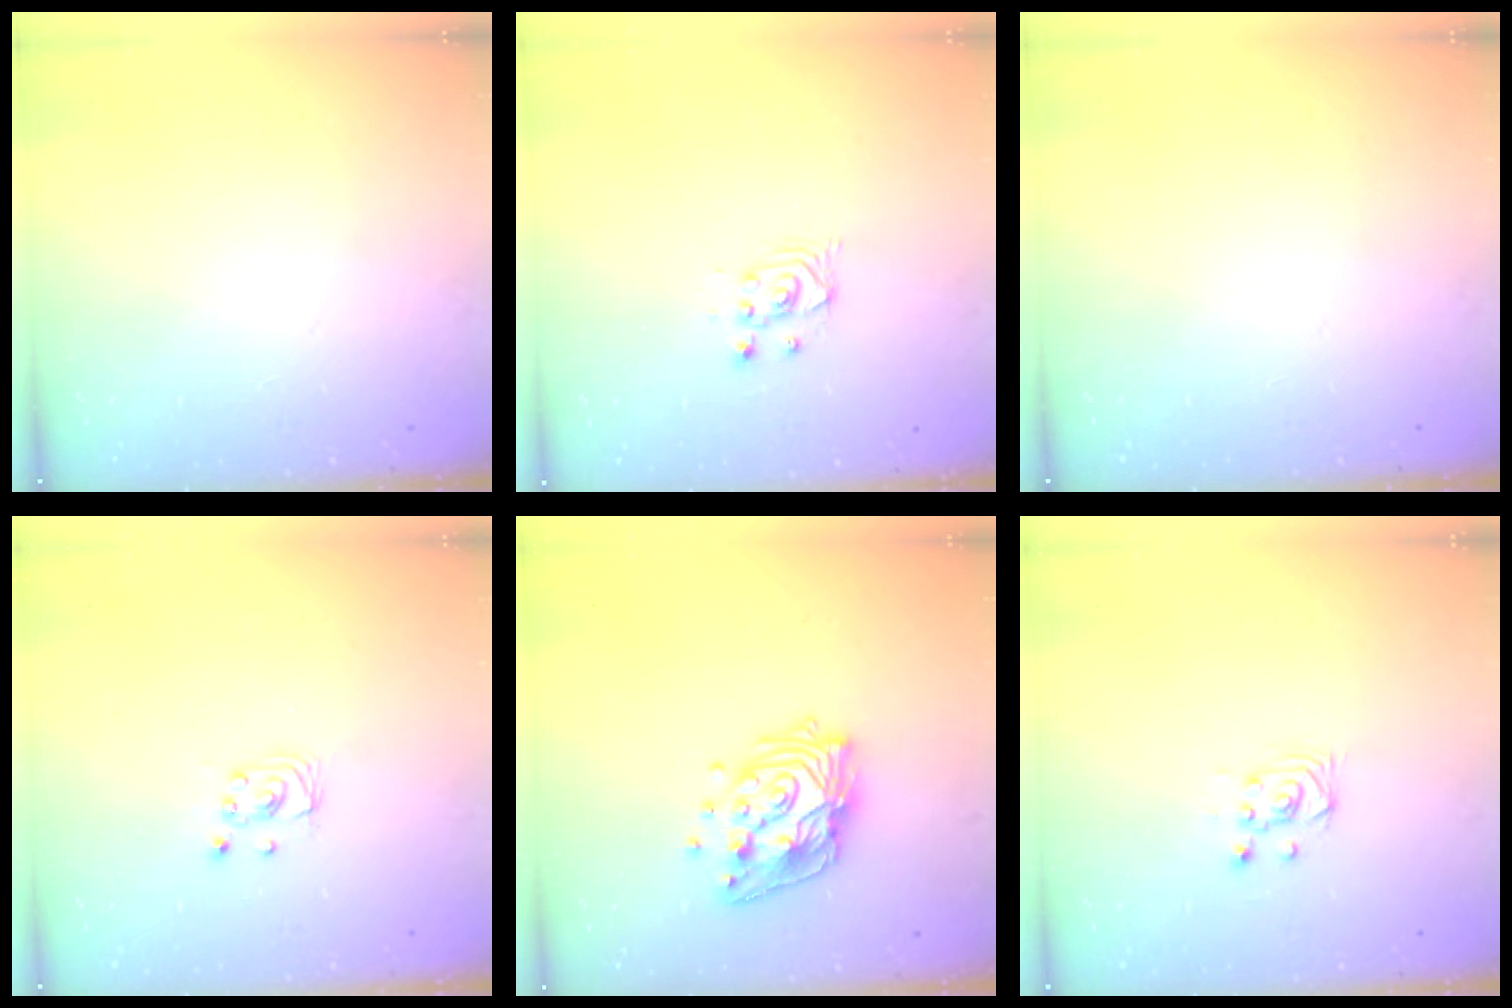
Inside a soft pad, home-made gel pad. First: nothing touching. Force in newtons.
{"total": 2.4, "press": 2.4, "slide": 0.2}
{"total": 0.0}
{"total": 2.2, "press": 2.2, "slide": 0.2}
{"total": 15.9, "press": 15.8, "slide": 1.8}
{"total": 3.6, "press": 3.6, "slide": 0.3}